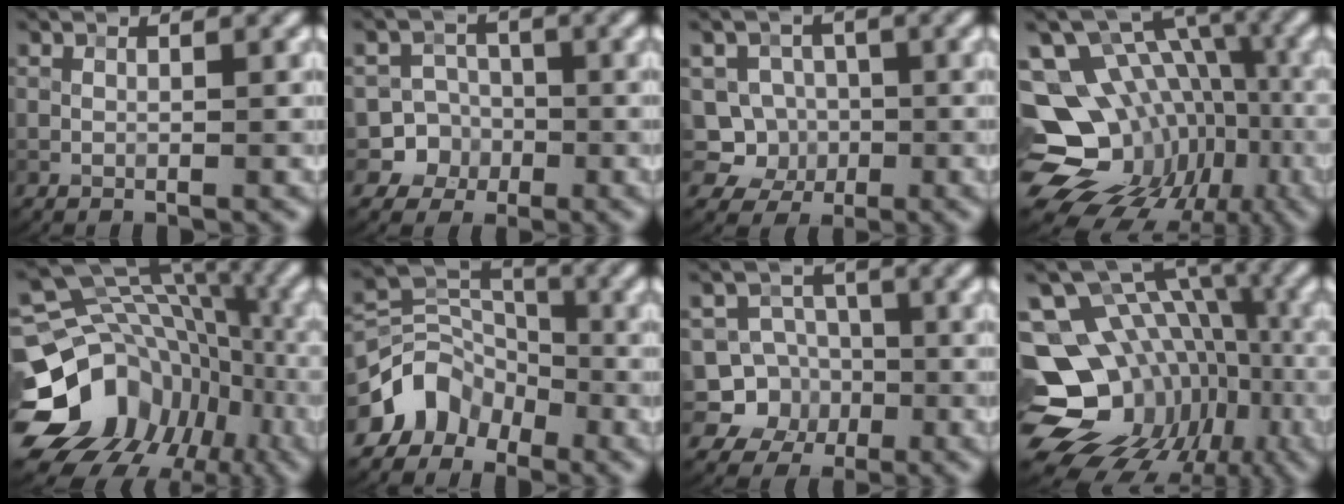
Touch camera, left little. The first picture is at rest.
{"total": 6.0, "force": [-2.0, 5.6, 0.8], "torque": [0.010, 0.014, -0.058]}
{"total": 4.4, "force": [-1.0, 4.1, 1.3], "torque": [0.002, 0.011, -0.039]}
{"total": 17.1, "force": [-4.4, 13.3, 9.7], "torque": [-0.166, 0.002, -0.044]}
{"total": 16.2, "force": [-5.7, 13.0, 8.0], "torque": [-0.147, -0.002, -0.078]}
{"total": 5.8, "force": [-3.8, 3.9, 2.0], "torque": [-0.027, 0.005, -0.080]}
{"total": 6.8, "force": [-1.7, 6.4, 1.5], "torque": [-0.015, 0.022, -0.059]}
{"total": 18.2, "force": [-4.7, 13.9, 10.7], "torque": [-0.182, -0.001, -0.045]}